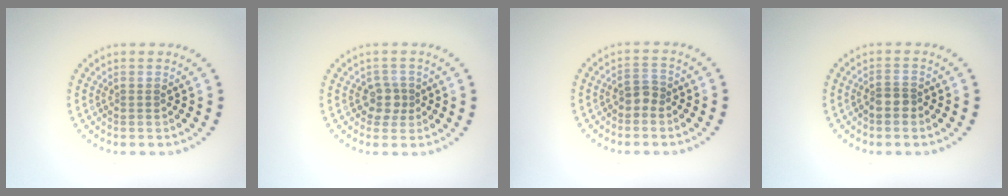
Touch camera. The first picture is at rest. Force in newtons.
{"total": 1.9, "press": 1.5, "slide": 1.2}
{"total": 1.5, "press": 1.3, "slide": 0.8}
{"total": 1.7, "press": 1.5, "slide": 0.8}